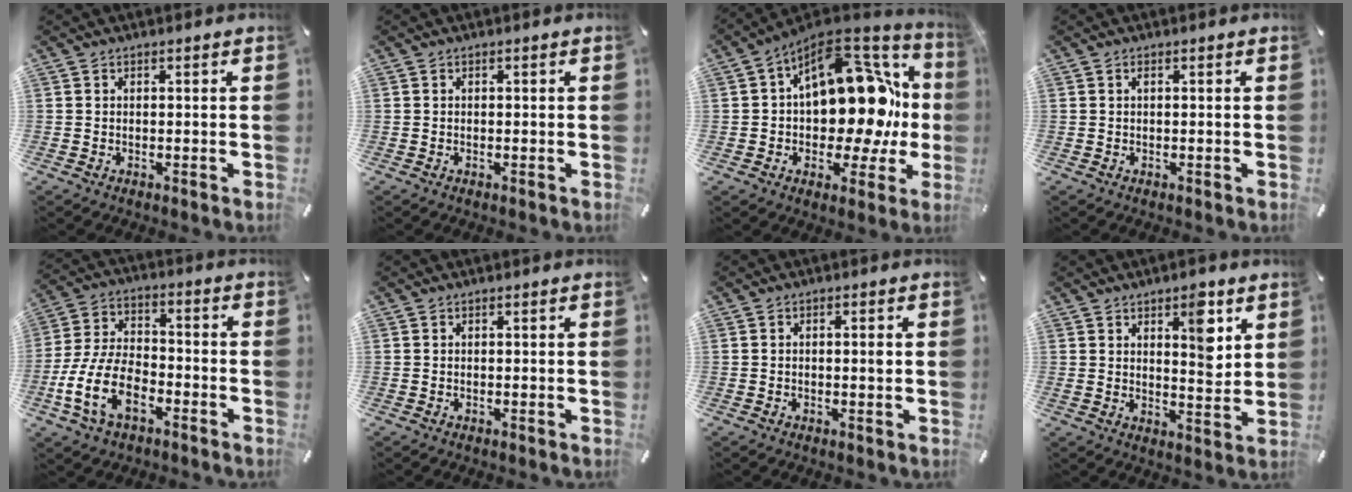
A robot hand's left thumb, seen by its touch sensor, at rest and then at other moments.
{"total": 0.0}
{"total": 21.5, "force": [4.0, 13.0, 16.6], "torque": [-0.242, -0.033, 0.072]}
{"total": 0.6, "force": [0.1, 0.1, 0.6], "torque": [-0.012, 0.000, 0.001]}
{"total": 14.0, "force": [-6.5, 8.1, 9.3], "torque": [-0.205, 0.023, -0.120]}
{"total": 0.0}
{"total": 1.7, "force": [0.0, 0.5, 1.6], "torque": [-0.022, -0.001, -0.004]}
{"total": 8.4, "force": [4.7, 3.6, 6.0], "torque": [-0.066, -0.036, 0.071]}